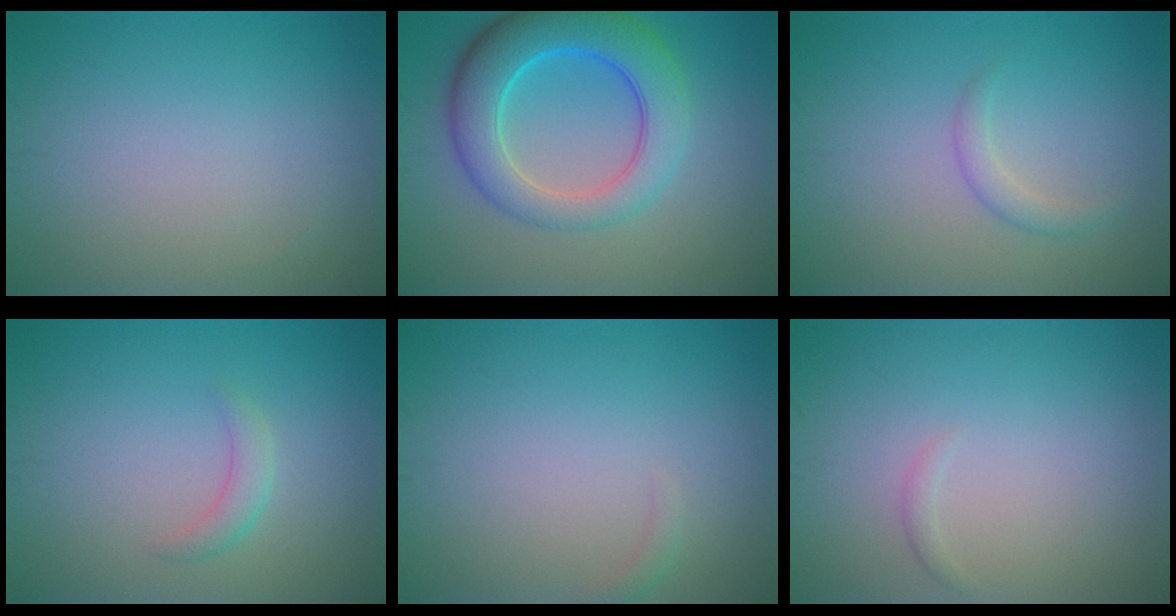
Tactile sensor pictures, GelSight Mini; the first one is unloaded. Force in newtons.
{"total": 7.6, "press": 7.6, "slide": 0.3}
{"total": 1.4, "press": 1.4, "slide": 0.0}
{"total": 1.6, "press": 1.6, "slide": 0.1}
{"total": 0.7, "press": 0.7, "slide": 0.2}
{"total": 0.5, "press": 0.5, "slide": 0.0}